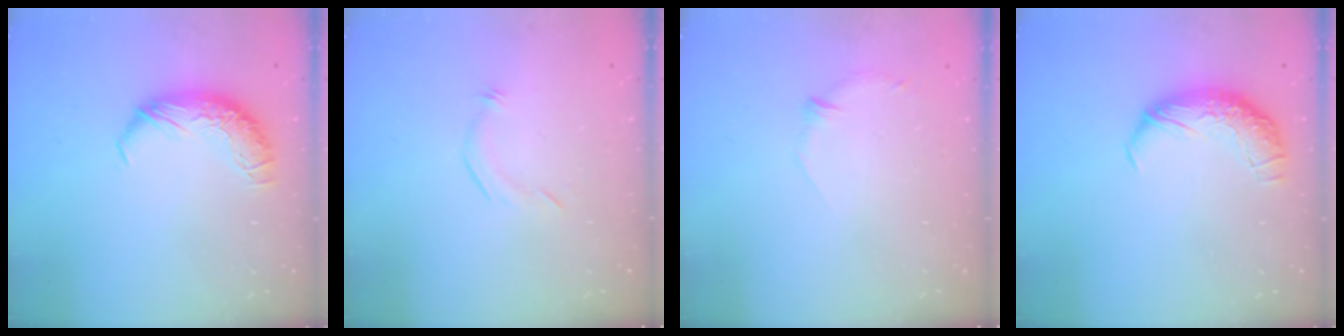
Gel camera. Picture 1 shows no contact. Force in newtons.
{"total": 5.8, "press": 5.7, "slide": 1.1}
{"total": 7.5, "press": 7.4, "slide": 0.7}
{"total": 2.3, "press": 0.9, "slide": 2.1}